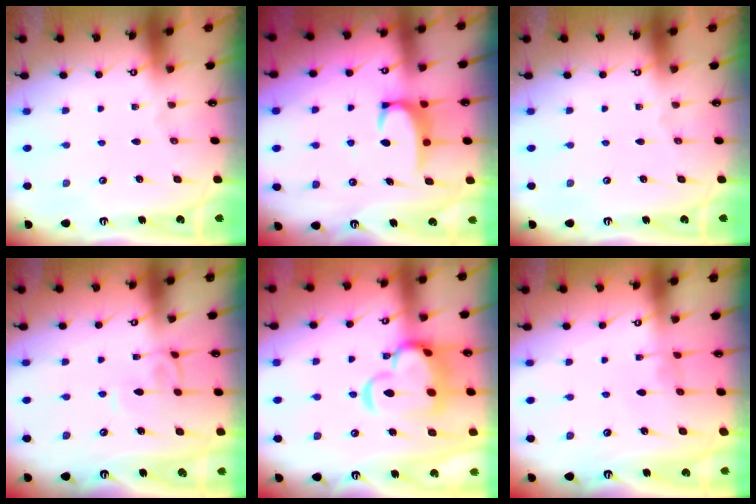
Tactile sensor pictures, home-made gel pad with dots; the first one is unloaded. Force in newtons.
{"total": 4.0, "press": 4.0, "slide": 0.7}
{"total": 0.0}
{"total": 2.9, "press": 2.9, "slide": 0.2}
{"total": 11.4, "press": 11.2, "slide": 1.9}
{"total": 1.9, "press": 1.9, "slide": 0.3}